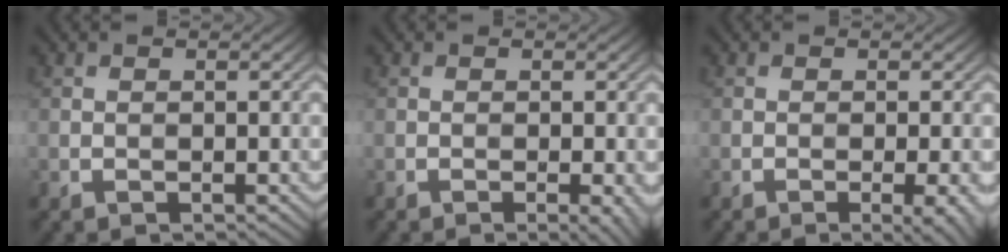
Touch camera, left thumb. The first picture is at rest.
{"total": 1.9, "force": [-0.7, 0.3, 1.7], "torque": [-0.024, -0.001, -0.011]}
{"total": 3.6, "force": [-1.4, 0.8, 3.2], "torque": [-0.042, 0.001, -0.019]}